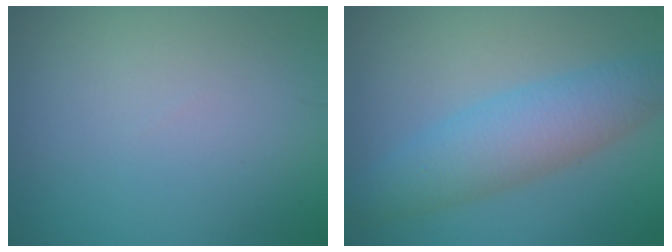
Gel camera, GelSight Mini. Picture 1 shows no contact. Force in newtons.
{"total": 5.3, "press": 5.3, "slide": 0.2}